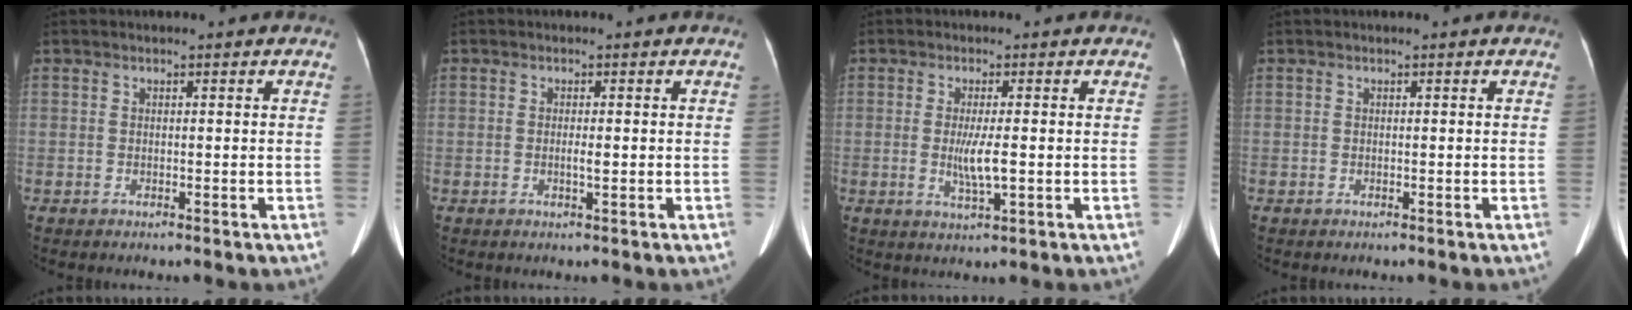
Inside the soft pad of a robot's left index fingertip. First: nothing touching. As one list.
[{"total": 1.3, "force": [-0.2, 0.1, 1.3], "torque": [-0.025, -0.001, -0.003]}, {"total": 4.2, "force": [-0.4, 0.3, 4.1], "torque": [-0.084, -0.009, -0.004]}, {"total": 0.0}]